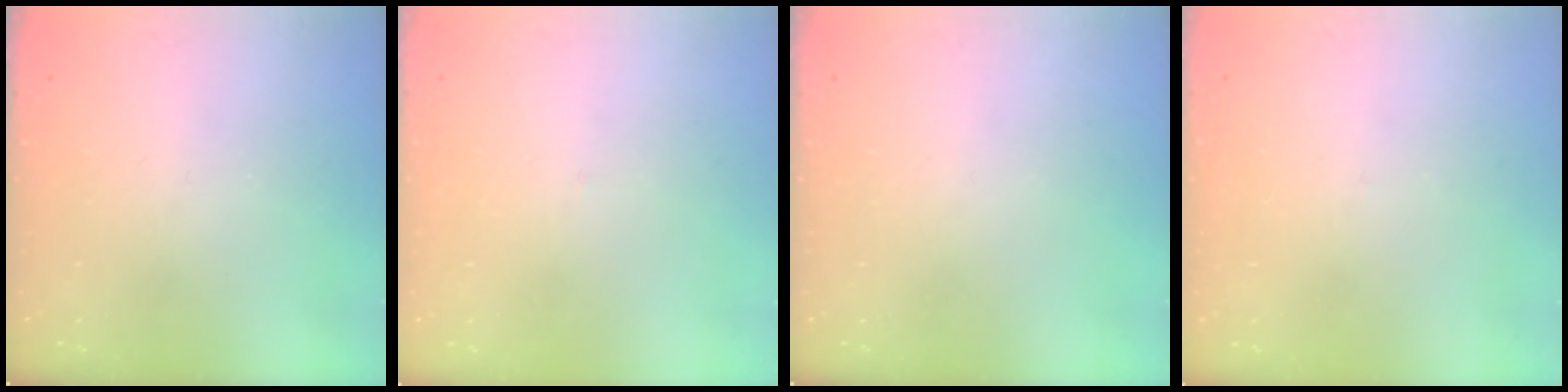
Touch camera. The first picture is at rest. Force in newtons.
{"total": 1.5, "press": 1.5, "slide": 0.1}
{"total": 0.0}
{"total": 2.7, "press": 2.7, "slide": 0.3}